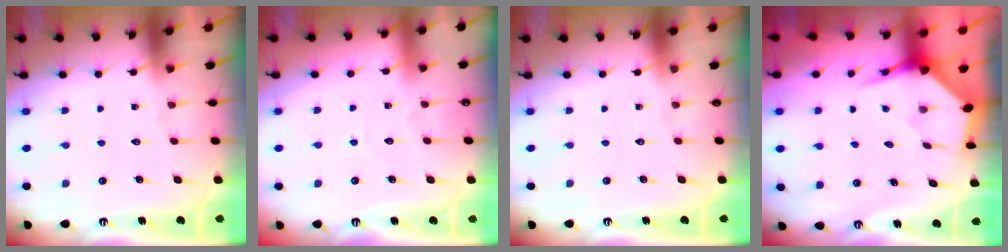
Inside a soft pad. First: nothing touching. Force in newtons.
{"total": 2.9, "press": 2.9, "slide": 0.3}
{"total": 0.0}
{"total": 5.0, "press": 5.0, "slide": 0.5}